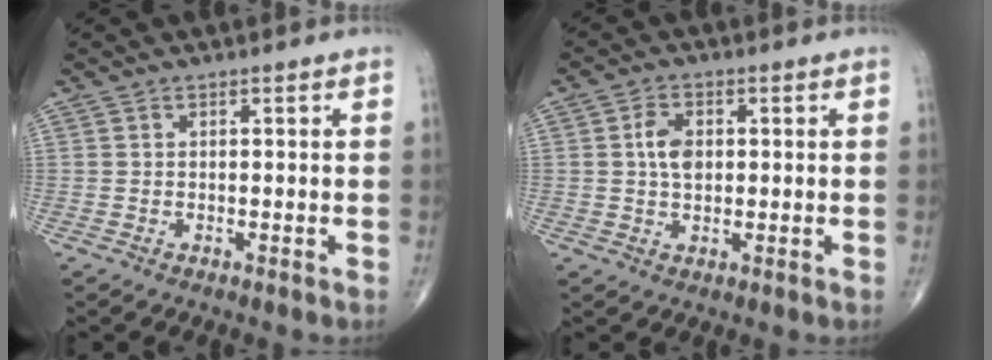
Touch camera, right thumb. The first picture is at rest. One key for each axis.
{"total": 4.7, "fx": 0.6, "fy": 3.1, "fz": 3.5, "tx": -0.059, "ty": 0.002, "tz": 0.006}